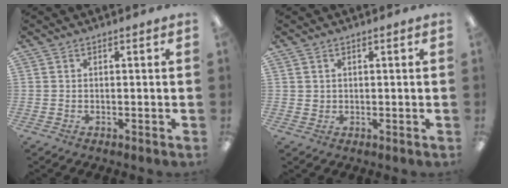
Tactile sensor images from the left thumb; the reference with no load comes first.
{"total": 1.2, "force": [0.5, 1.0, 0.2], "torque": [-0.005, 0.001, 0.010]}